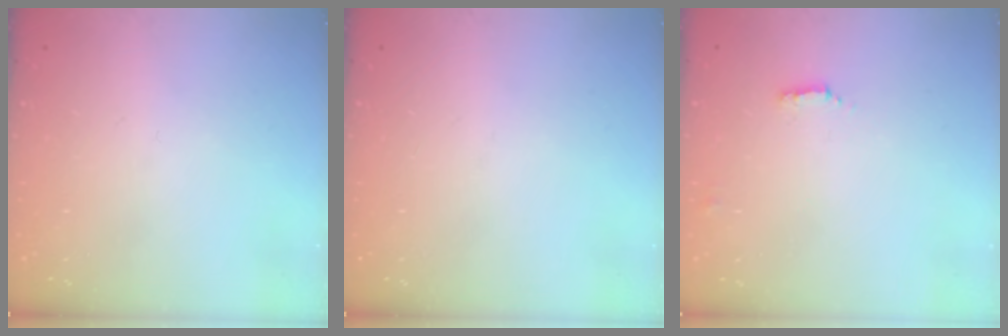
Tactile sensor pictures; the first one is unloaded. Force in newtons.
{"total": 0.0}
{"total": 1.4, "press": 1.4, "slide": 0.4}